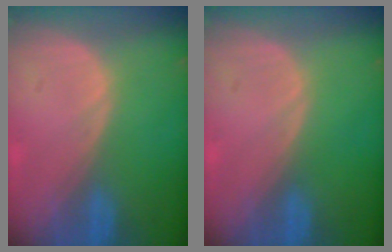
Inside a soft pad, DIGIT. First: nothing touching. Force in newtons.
{"total": 0.0}